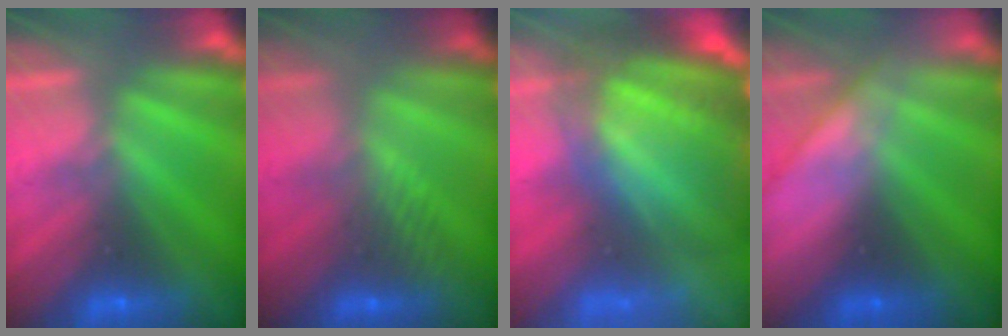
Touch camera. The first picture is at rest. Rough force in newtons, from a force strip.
{"total": 2.6}
{"total": 11.0}
{"total": 2.9}